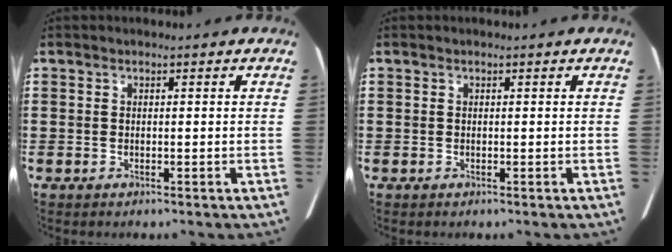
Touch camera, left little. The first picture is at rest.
{"total": 0.0}